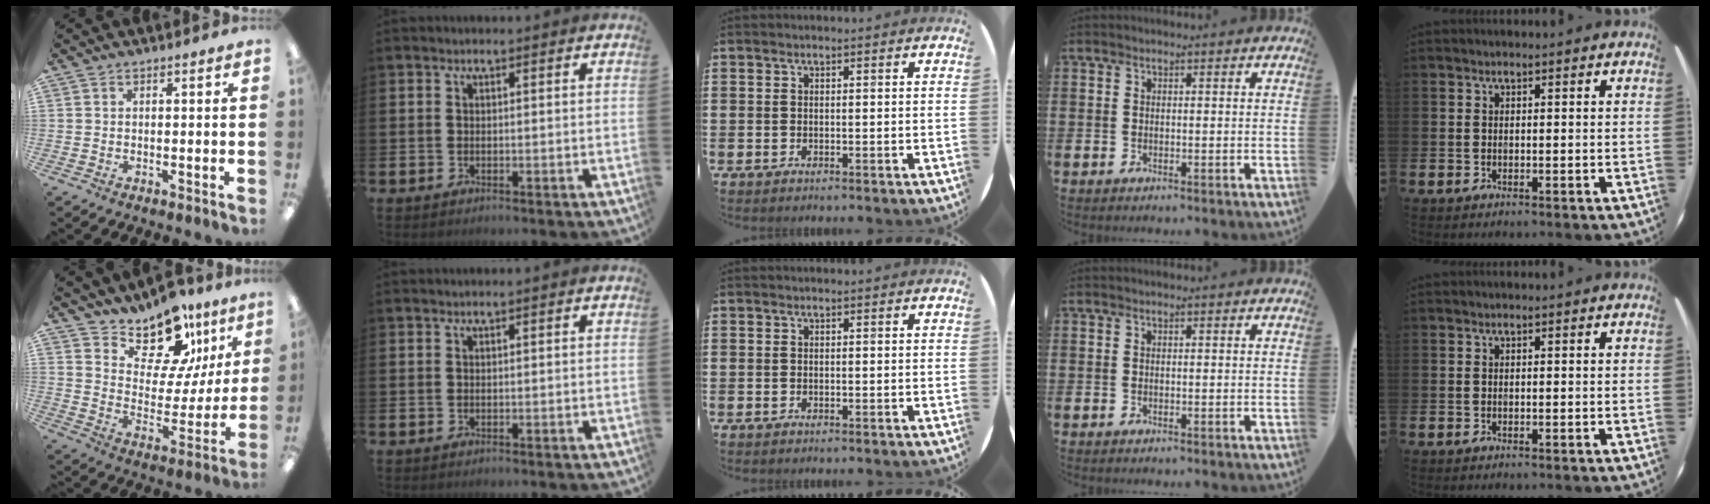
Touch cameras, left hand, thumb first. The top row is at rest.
{"thumb": {"total": 15.3, "force": [12.1, 7.1, 6.0], "torque": [-0.099, -0.093, 0.215]}}